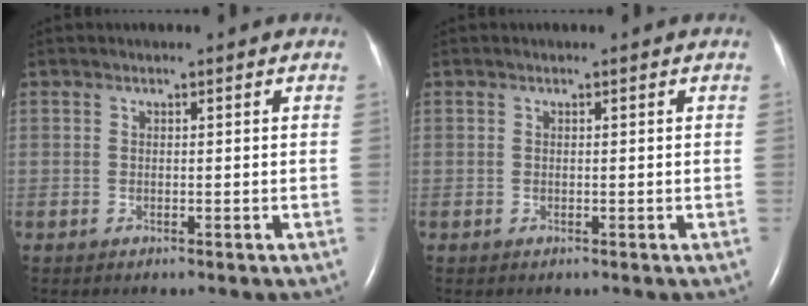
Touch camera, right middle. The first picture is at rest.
{"total": 0.0}